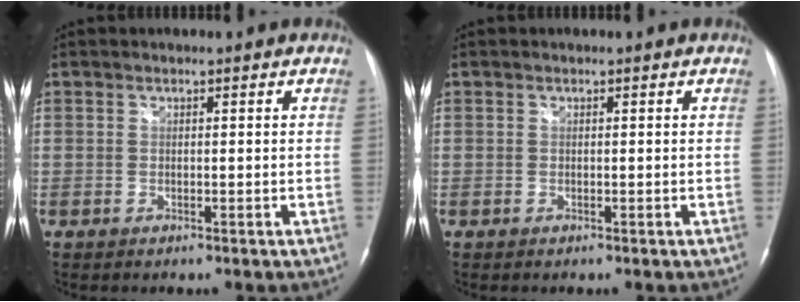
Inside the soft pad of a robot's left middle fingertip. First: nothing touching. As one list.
[{"total": 0.0}]